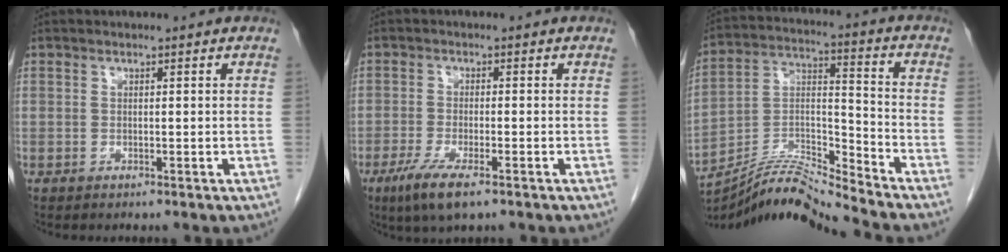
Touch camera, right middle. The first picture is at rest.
{"total": 6.0, "force": [-3.7, 0.9, 4.7], "torque": [-0.097, -0.018, -0.063]}
{"total": 12.0, "force": [-11.6, -1.8, 2.7], "torque": [-0.047, 0.027, -0.214]}